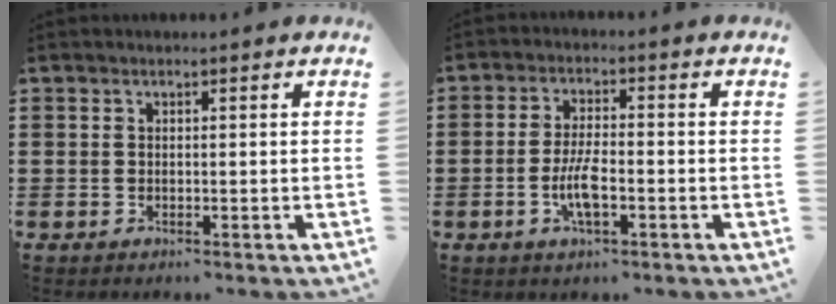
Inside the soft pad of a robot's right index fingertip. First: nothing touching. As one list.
[{"total": 5.4, "force": [-1.6, 1.6, 4.9], "torque": [-0.104, -0.001, -0.035]}]